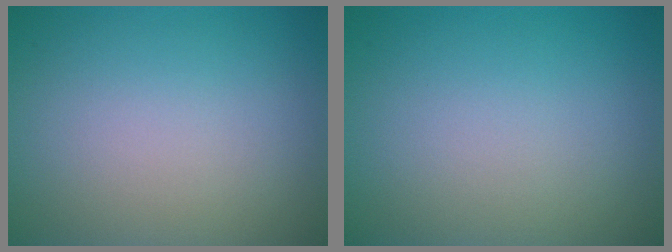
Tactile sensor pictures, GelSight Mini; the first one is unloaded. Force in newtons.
{"total": 0.0}